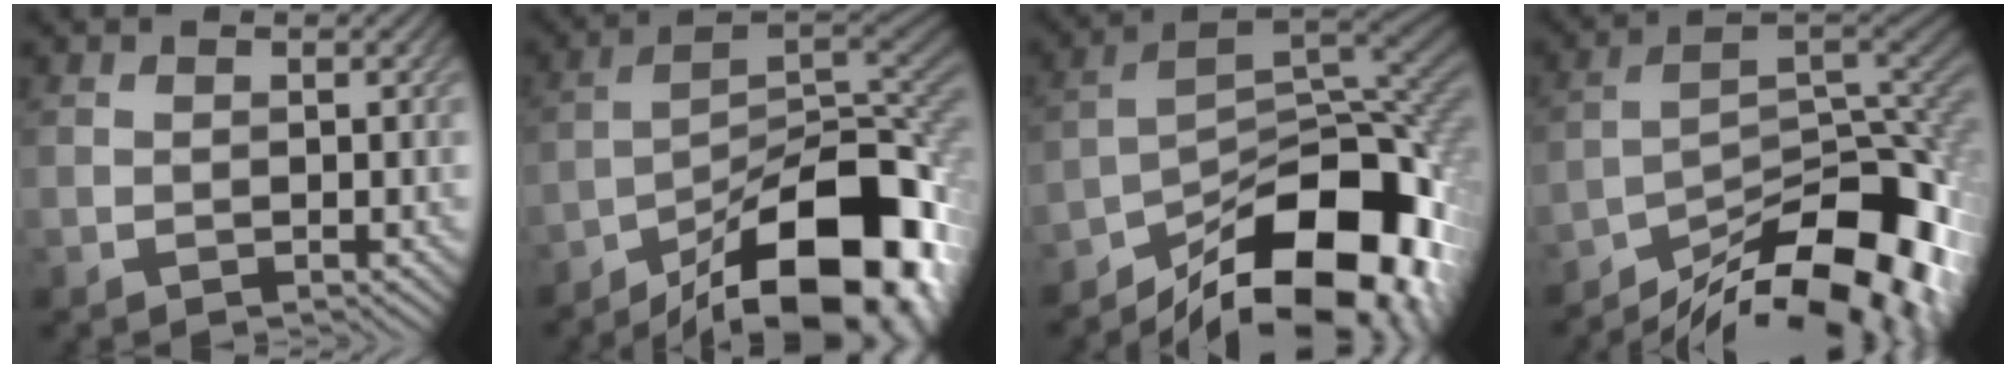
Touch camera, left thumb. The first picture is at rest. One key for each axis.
{"total": 18.4, "fx": -12.2, "fy": 6.6, "fz": 12.1, "tx": -0.165, "ty": -0.010, "tz": -0.195}
{"total": 16.3, "fx": -10.7, "fy": 6.8, "fz": 10.2, "tx": -0.157, "ty": -0.016, "tz": -0.167}
{"total": 15.6, "fx": -11.8, "fy": 5.0, "fz": 8.9, "tx": -0.155, "ty": -0.013, "tz": -0.181}